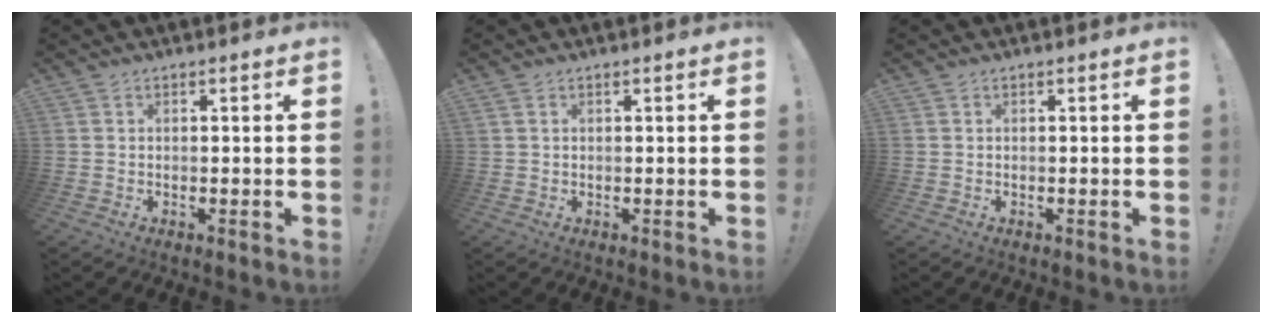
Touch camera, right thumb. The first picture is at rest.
{"total": 0.9, "force": [0.5, 0.3, 0.6], "torque": [-0.019, 0.004, 0.011]}
{"total": 0.0}